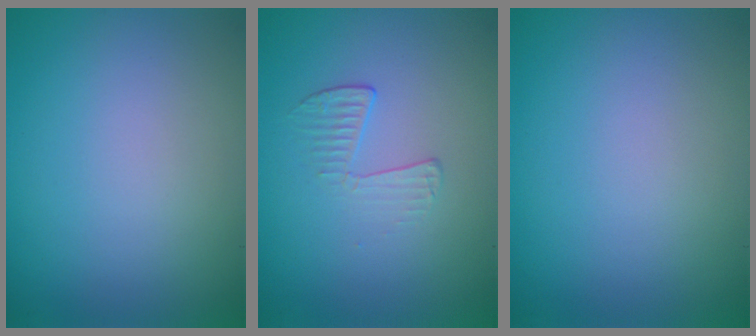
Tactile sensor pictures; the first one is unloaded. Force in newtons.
{"total": 1.8, "press": 0.5, "slide": 1.7}
{"total": 0.0}